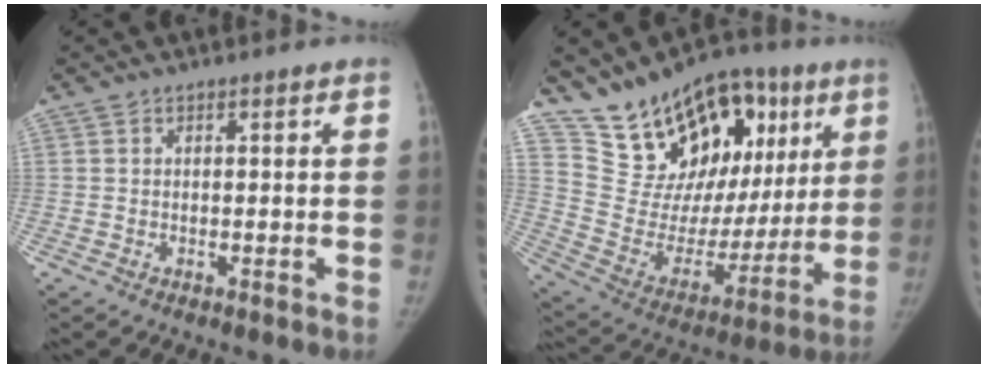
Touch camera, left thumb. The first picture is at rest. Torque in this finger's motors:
{"motor_torque": [0.62, 0.69, 1.45, -1.32, 0.05]}